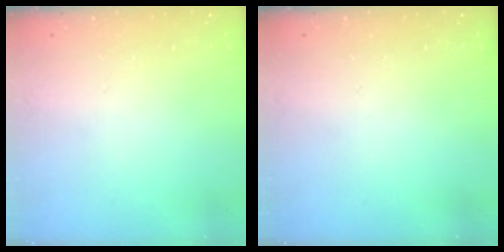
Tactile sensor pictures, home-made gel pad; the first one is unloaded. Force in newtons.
{"total": 0.0}